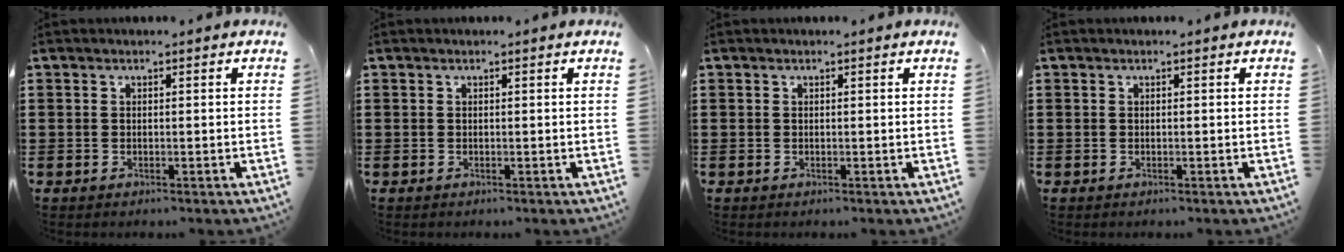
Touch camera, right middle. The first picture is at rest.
{"total": 0.0}
{"total": 0.0}
{"total": 0.0}